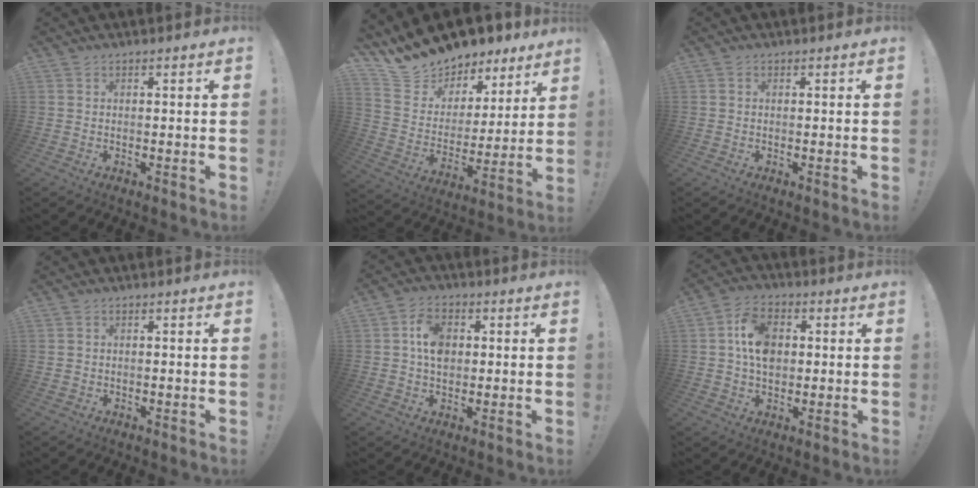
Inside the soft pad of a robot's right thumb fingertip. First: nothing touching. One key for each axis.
{"total": 15.1, "fx": 13.5, "fy": 6.3, "fz": 2.2, "tx": -0.055, "ty": -0.113, "tz": 0.254}
{"total": 0.0}
{"total": 1.0, "fx": -0.5, "fy": 0.8, "fz": 0.3, "tx": -0.005, "ty": 0.003, "tz": -0.008}
{"total": 9.3, "fx": 1.5, "fy": 6.8, "fz": 6.2, "tx": -0.094, "ty": 0.006, "tz": 0.030}
{"total": 11.4, "fx": 1.8, "fy": 8.3, "fz": 7.5, "tx": -0.125, "ty": 0.007, "tz": 0.035}